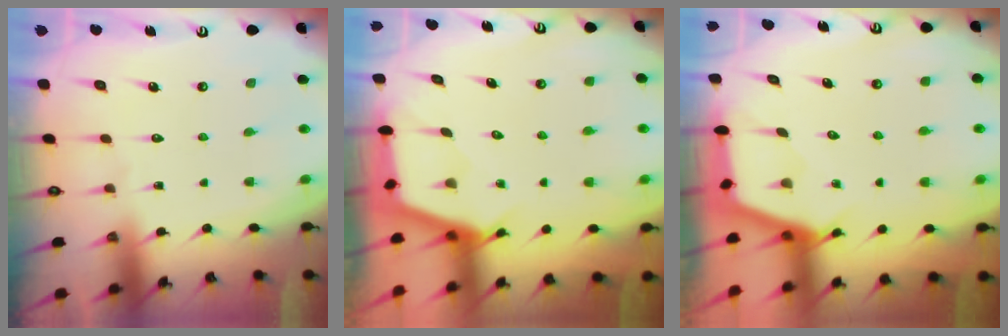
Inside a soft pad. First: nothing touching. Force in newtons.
{"total": 2.7, "press": 2.7, "slide": 0.3}
{"total": 2.6, "press": 2.6, "slide": 0.4}